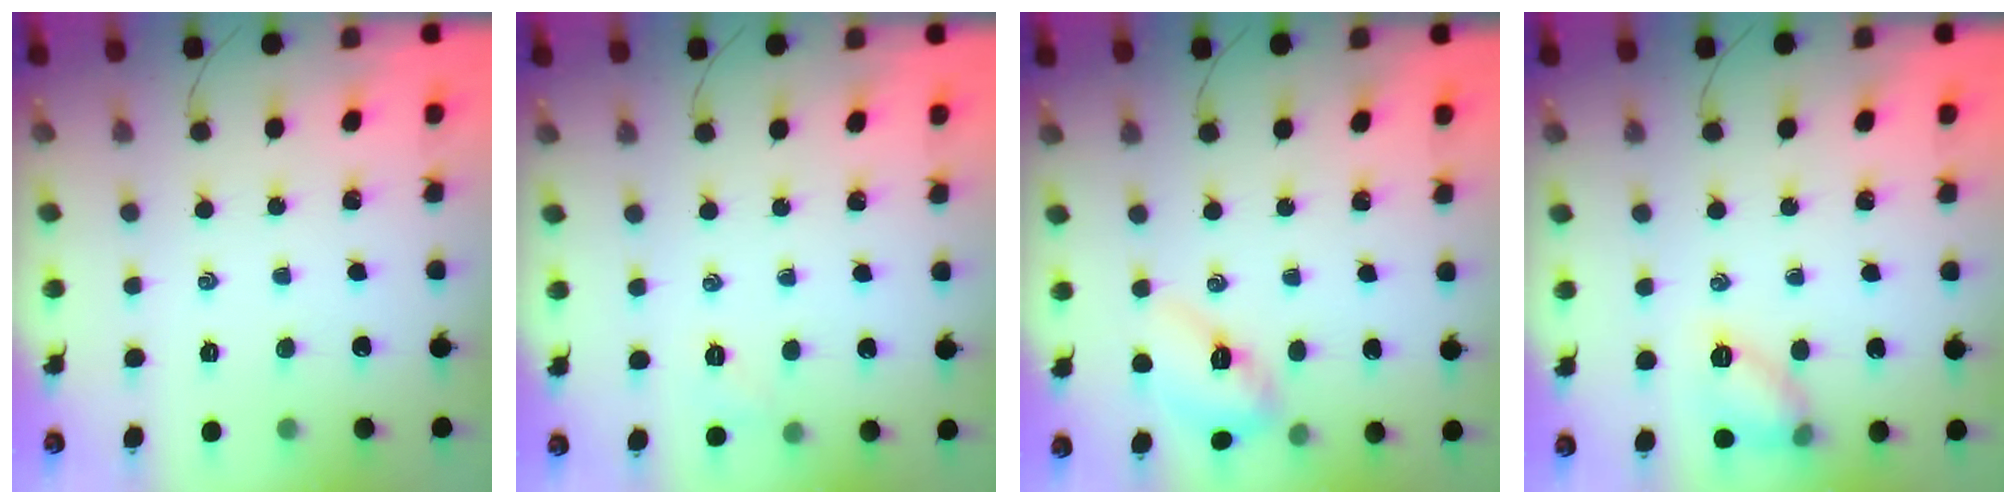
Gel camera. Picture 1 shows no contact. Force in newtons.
{"total": 4.8, "press": 4.6, "slide": 1.0}
{"total": 7.8, "press": 7.7, "slide": 0.3}
{"total": 9.4, "press": 9.4, "slide": 0.7}